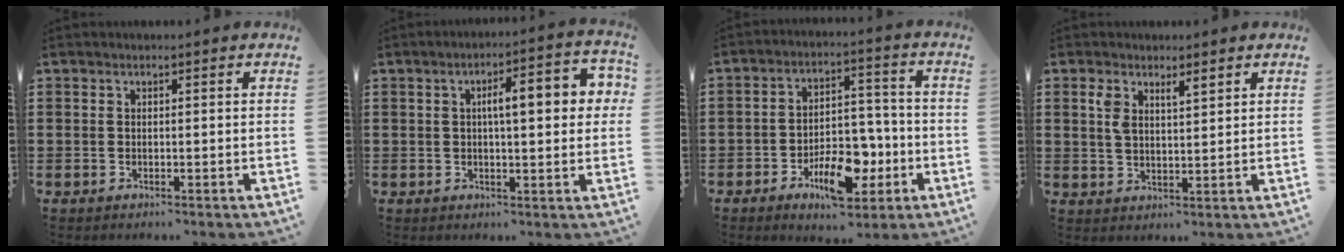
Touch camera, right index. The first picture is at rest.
{"total": 7.1, "force": [1.2, 1.9, 6.8], "torque": [-0.104, -0.001, 0.011]}
{"total": 10.4, "force": [-4.3, 5.6, 7.6], "torque": [-0.097, 0.009, -0.069]}
{"total": 3.3, "force": [2.0, 1.3, 2.3], "torque": [-0.051, 0.005, 0.036]}